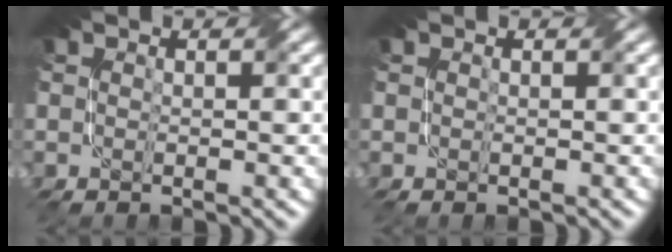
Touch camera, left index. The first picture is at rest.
{"total": 0.0}